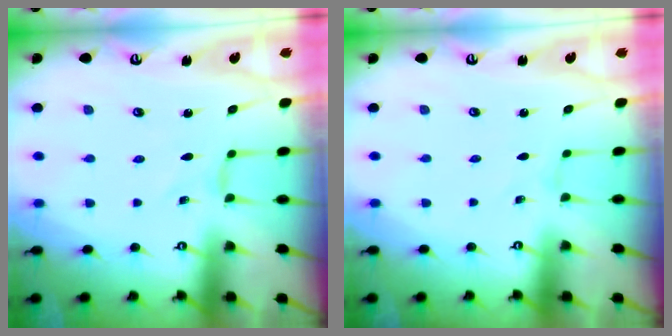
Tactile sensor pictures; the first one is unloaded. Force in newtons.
{"total": 0.0}